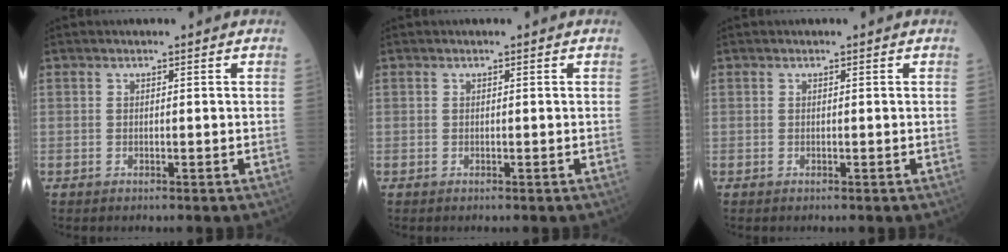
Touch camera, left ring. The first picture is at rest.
{"total": 0.0}
{"total": 0.0}